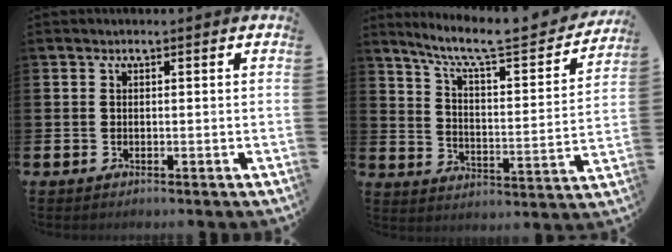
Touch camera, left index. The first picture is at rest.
{"total": 8.6, "force": [7.3, 1.4, 4.3], "torque": [-0.102, -0.051, 0.115]}